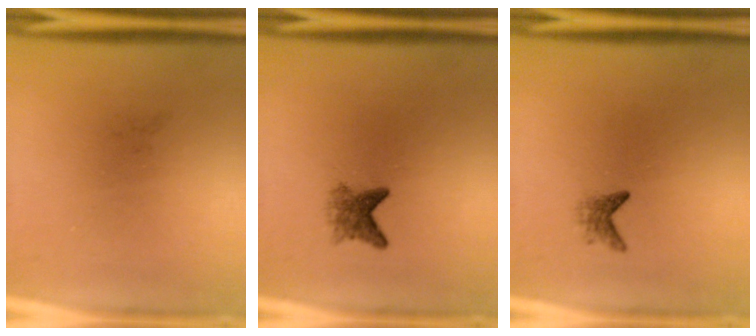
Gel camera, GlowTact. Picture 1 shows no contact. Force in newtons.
{"total": 2.9}
{"total": 1.5}